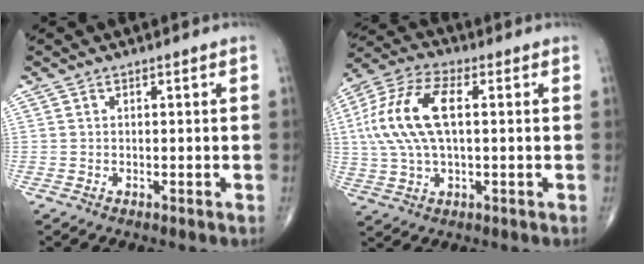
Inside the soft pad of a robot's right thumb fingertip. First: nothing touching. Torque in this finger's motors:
{"motor_torque": [0.40, 0.37, 1.16, 0.21, 0.50]}